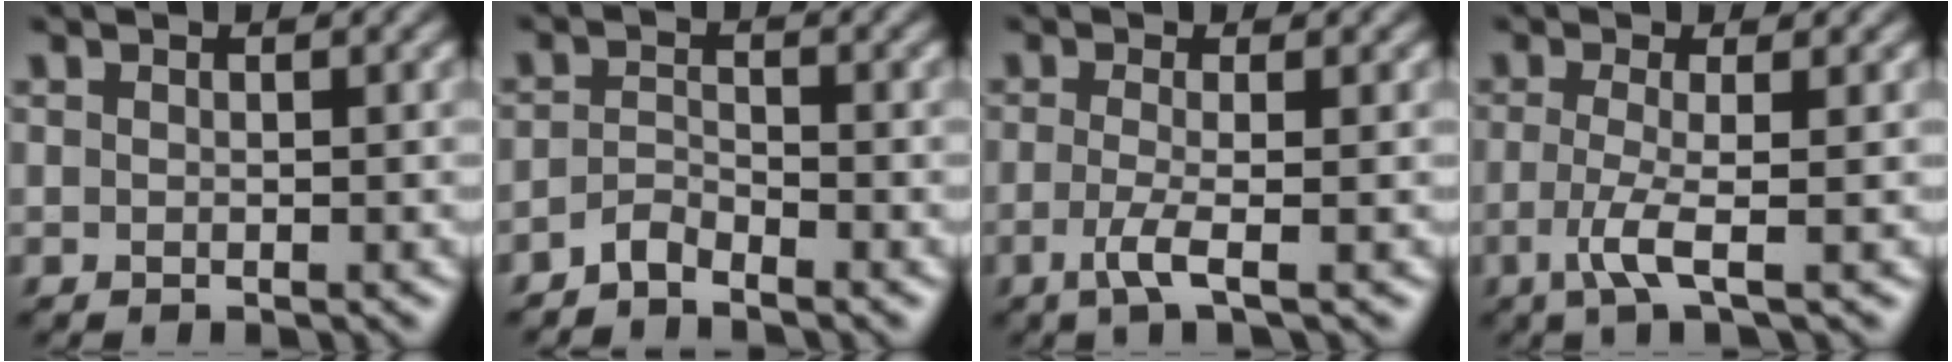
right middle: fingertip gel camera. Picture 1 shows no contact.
{"total": 1.7, "force": [-1.5, 0.4, 0.6], "torque": [-0.014, 0.007, -0.034]}
{"total": 2.8, "force": [-0.9, 0.6, 2.5], "torque": [-0.051, -0.005, -0.027]}
{"total": 3.1, "force": [-1.0, 0.5, 2.9], "torque": [-0.066, -0.008, -0.026]}